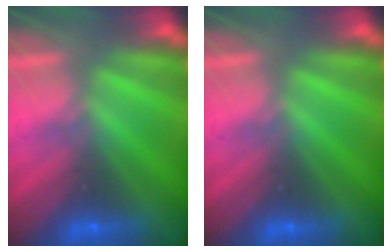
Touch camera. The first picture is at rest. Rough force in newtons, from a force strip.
{"total": 0.0}